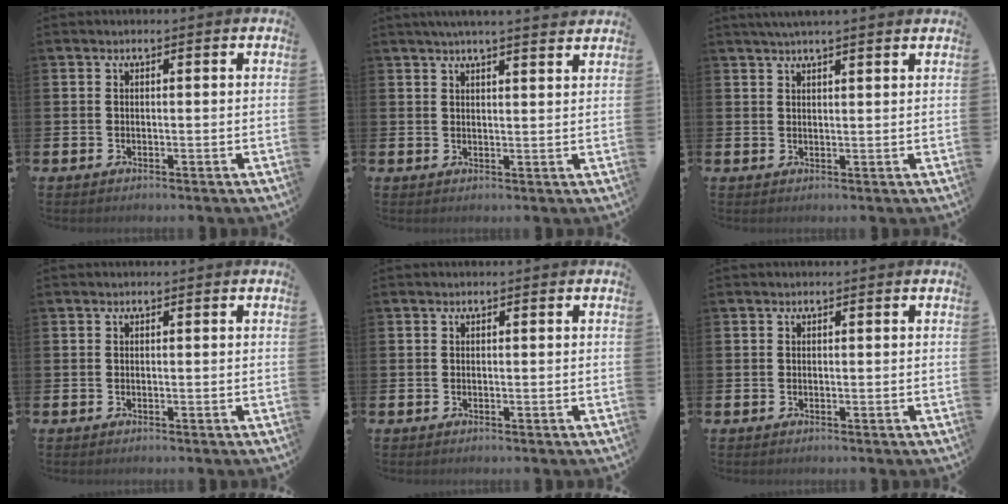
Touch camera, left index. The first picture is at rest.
{"total": 3.7, "force": [3.6, -0.3, 1.0], "torque": [-0.021, -0.015, 0.063]}
{"total": 2.8, "force": [2.6, -0.2, 1.0], "torque": [-0.024, -0.005, 0.047]}
{"total": 0.0}
{"total": 0.0}
{"total": 0.0}